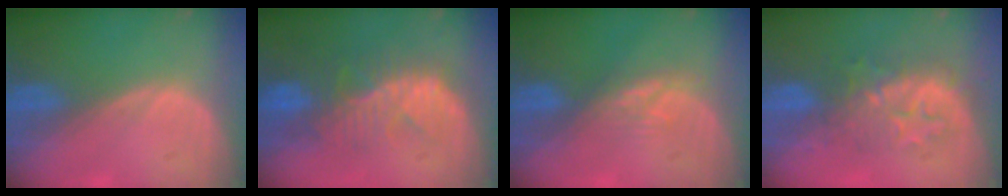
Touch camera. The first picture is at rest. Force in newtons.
{"total": 10.3, "press": 8.9, "slide": 5.2}
{"total": 3.3, "press": 3.2, "slide": 0.5}
{"total": 7.9, "press": 7.8, "slide": 1.6}